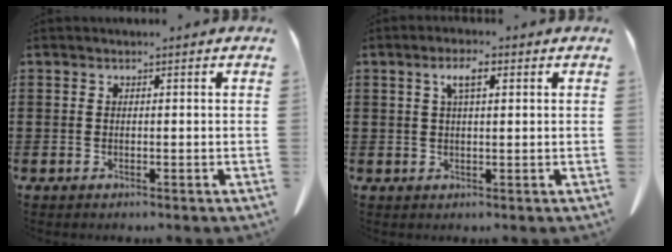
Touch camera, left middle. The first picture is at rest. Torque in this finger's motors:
{"motor_torque": [1.76, 0.38, 0.13, 0.07]}